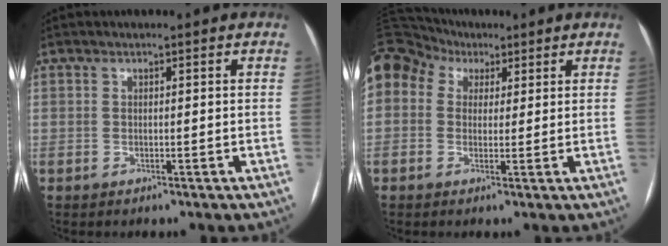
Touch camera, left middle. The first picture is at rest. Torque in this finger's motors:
{"motor_torque": [2.09, -0.04, 1.05, 0.21]}